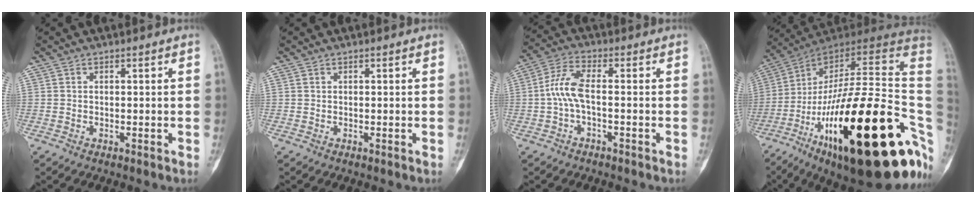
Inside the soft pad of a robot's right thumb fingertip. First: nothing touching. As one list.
[{"total": 0.0}, {"total": 6.2, "force": [-0.8, 2.2, 5.8], "torque": [-0.129, 0.027, -0.022]}, {"total": 40.3, "force": [-10.9, 12.9, 36.6], "torque": [-0.472, 0.073, -0.175]}]